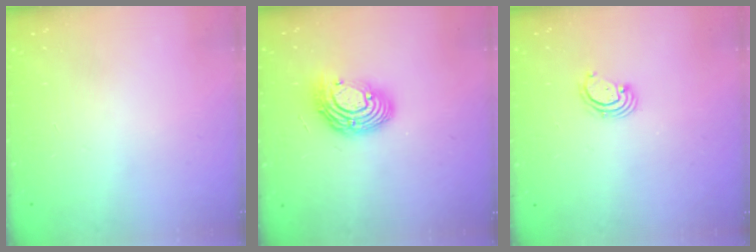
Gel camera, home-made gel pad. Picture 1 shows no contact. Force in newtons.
{"total": 12.1, "press": 12.1, "slide": 1.0}
{"total": 2.7, "press": 2.7, "slide": 0.3}